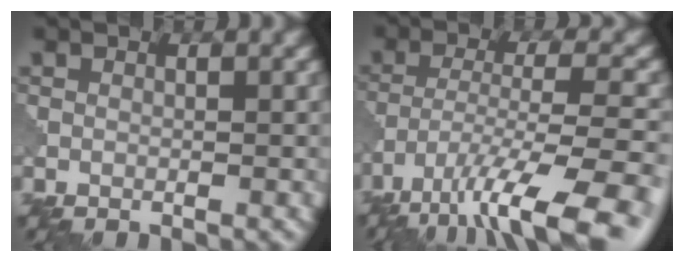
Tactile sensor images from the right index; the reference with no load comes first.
{"total": 11.0, "force": [-7.6, 2.5, 7.6], "torque": [-0.134, -0.006, -0.124]}